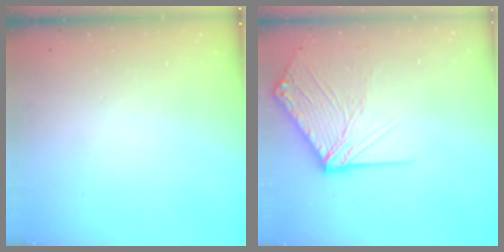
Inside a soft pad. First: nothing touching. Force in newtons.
{"total": 12.5, "press": 12.4, "slide": 1.9}